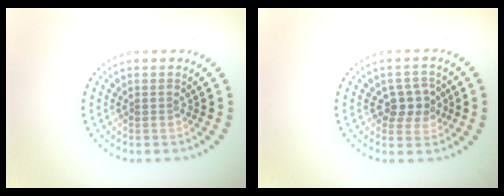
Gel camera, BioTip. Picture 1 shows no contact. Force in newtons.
{"total": 2.7, "press": 2.5, "slide": 0.8}